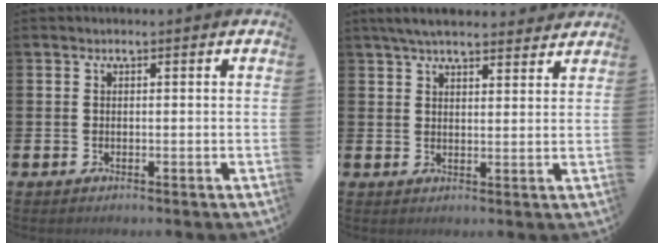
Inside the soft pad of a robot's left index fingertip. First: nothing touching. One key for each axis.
{"total": 5.0, "fx": 4.6, "fy": 0.9, "fz": 1.5, "tx": -0.040, "ty": -0.013, "tz": 0.086}